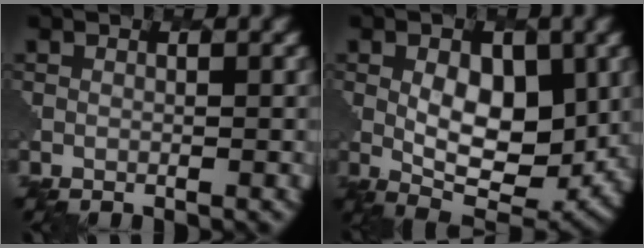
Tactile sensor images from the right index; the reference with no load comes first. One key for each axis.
{"total": 6.9, "fx": 0.8, "fy": 3.8, "fz": 5.7, "tx": -0.091, "ty": -0.009, "tz": 0.017}